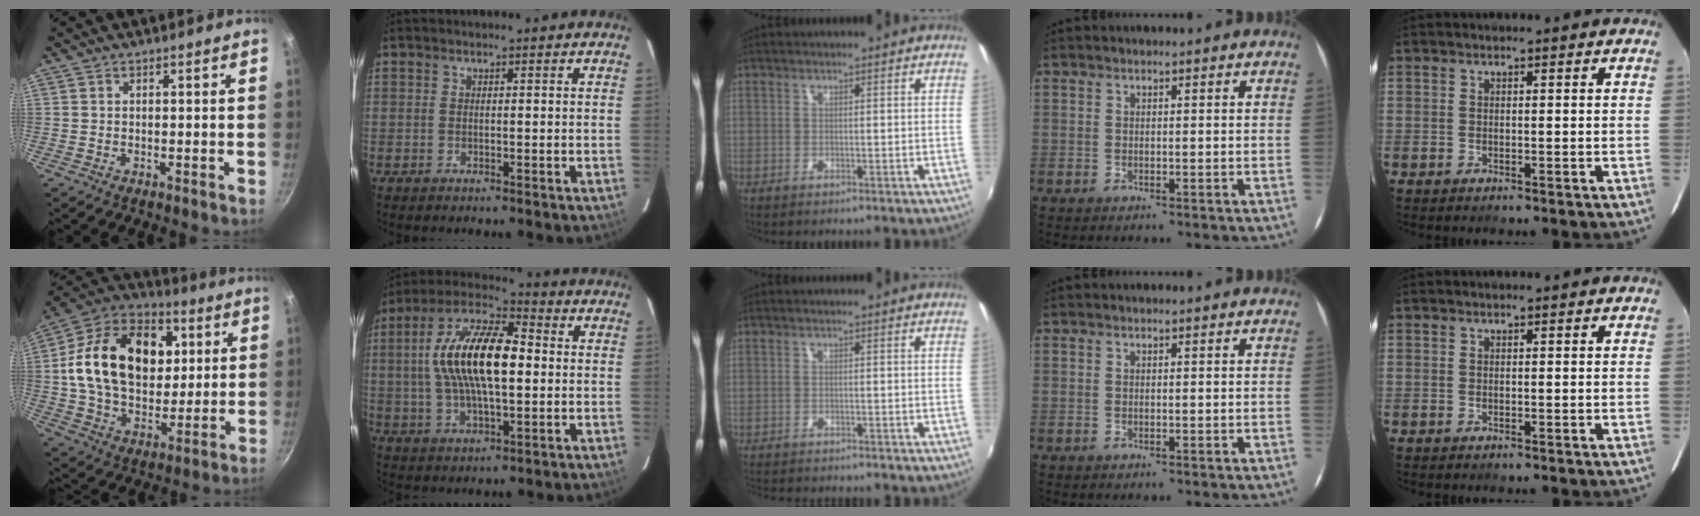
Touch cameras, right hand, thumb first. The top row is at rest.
{"thumb": {"total": 24.6, "force": [4.8, 17.0, 17.1], "torque": [-0.260, 0.013, 0.072]}, "index": {"total": 17.4, "force": [1.4, 6.9, 16.0], "torque": [-0.306, 0.017, 0.017]}, "middle": {"total": 5.0, "force": [-4.6, 0.7, 1.6], "torque": [-0.043, -0.016, -0.072]}}